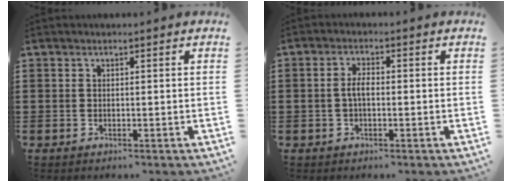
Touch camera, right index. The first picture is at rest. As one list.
[{"total": 2.7, "force": [-0.3, 1.1, 2.4], "torque": [-0.054, -0.001, -0.008]}]